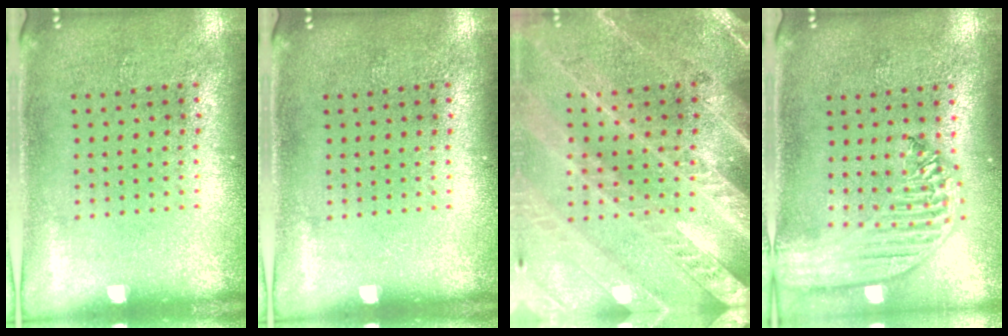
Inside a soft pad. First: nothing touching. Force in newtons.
{"total": 0.0}
{"total": 3.2, "press": 2.8, "slide": 1.4}
{"total": 2.6, "press": 2.1, "slide": 1.4}